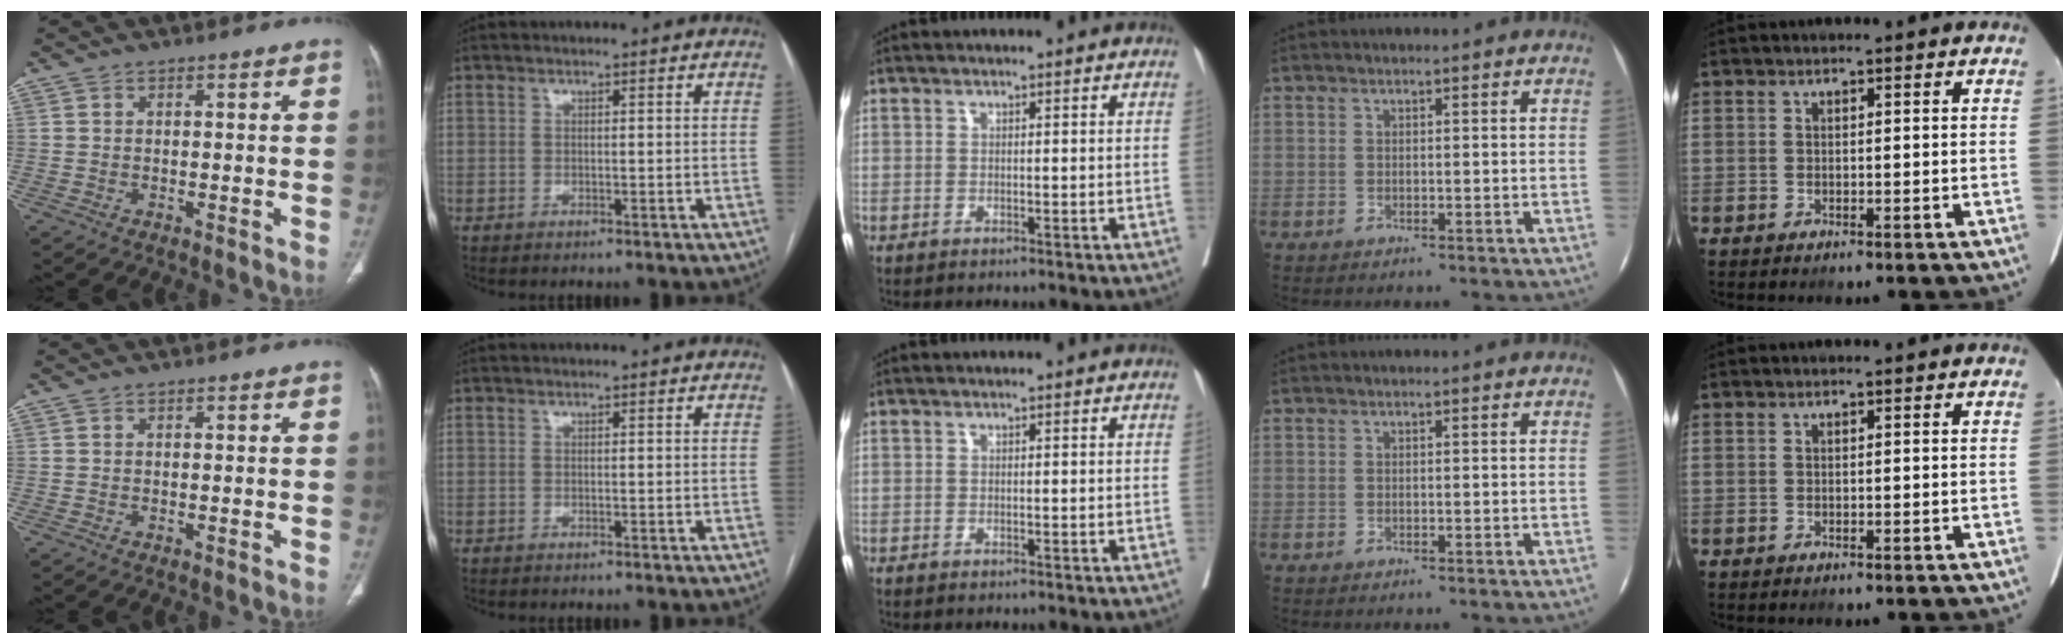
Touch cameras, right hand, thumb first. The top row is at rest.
{}